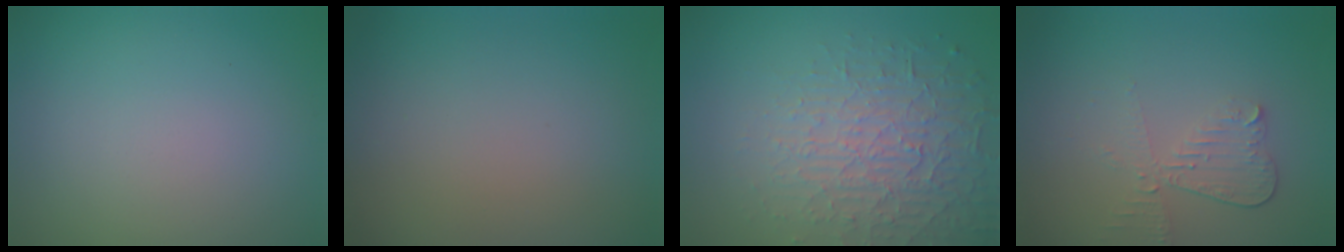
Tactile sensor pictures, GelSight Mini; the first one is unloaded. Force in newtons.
{"total": 0.0}
{"total": 4.6, "press": 4.1, "slide": 2.2}
{"total": 2.8, "press": 2.5, "slide": 1.3}